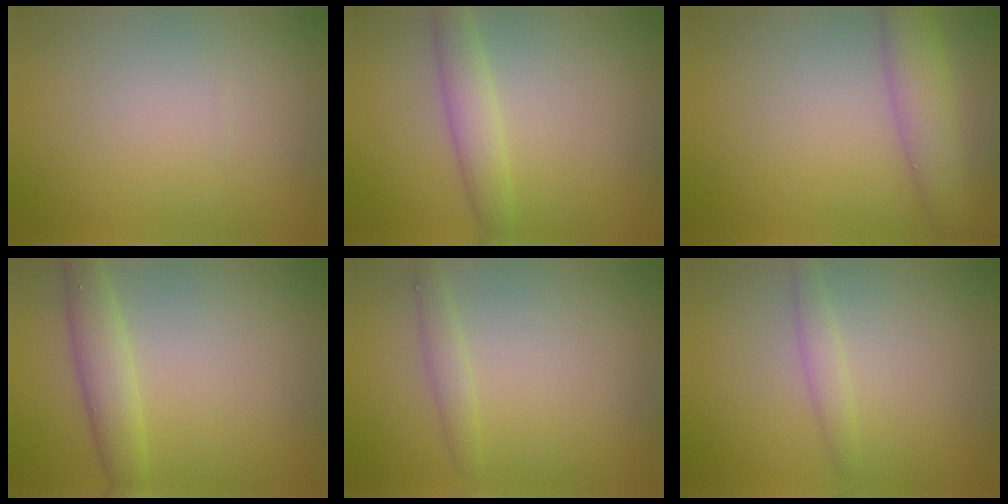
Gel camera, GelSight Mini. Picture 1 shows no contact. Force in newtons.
{"total": 2.7, "press": 2.7, "slide": 0.2}
{"total": 3.9, "press": 3.9, "slide": 0.1}
{"total": 3.1, "press": 3.1, "slide": 0.2}
{"total": 1.4, "press": 1.4, "slide": 0.1}
{"total": 1.3, "press": 1.3, "slide": 0.1}